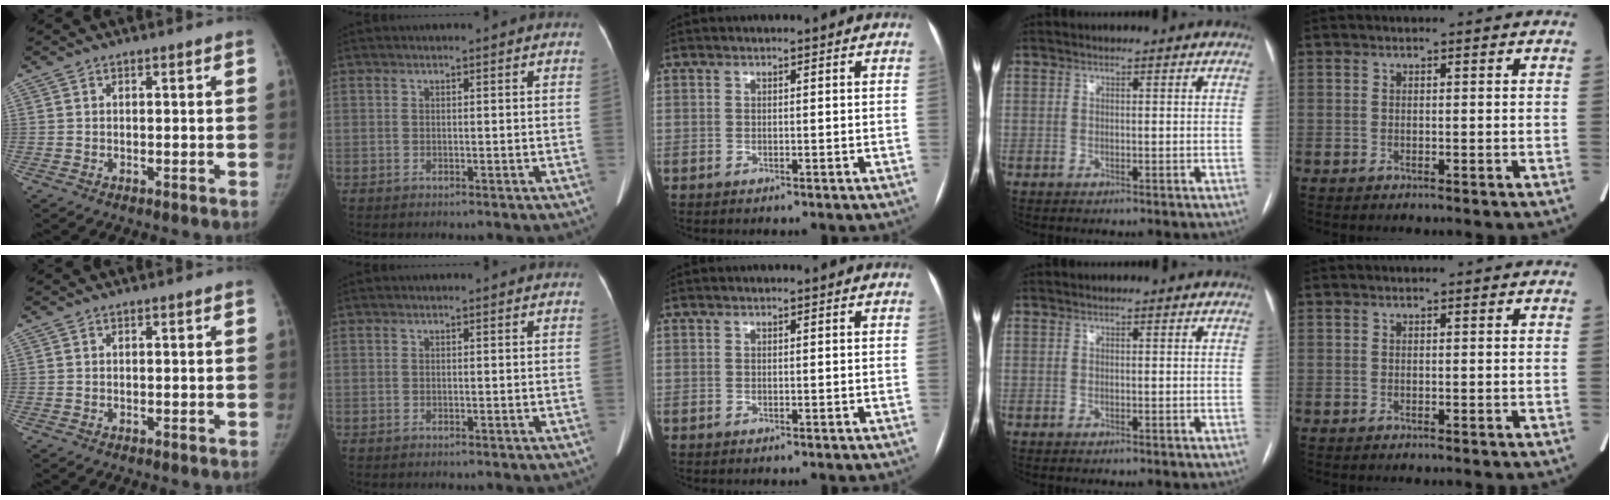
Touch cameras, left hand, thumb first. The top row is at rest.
{}